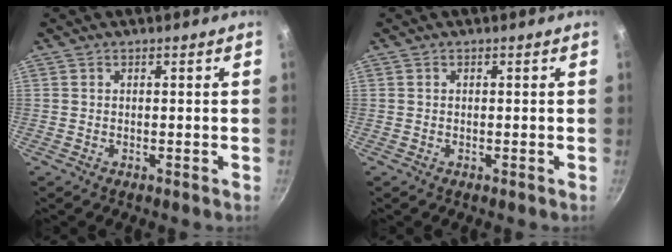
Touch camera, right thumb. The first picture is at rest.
{"total": 0.0}